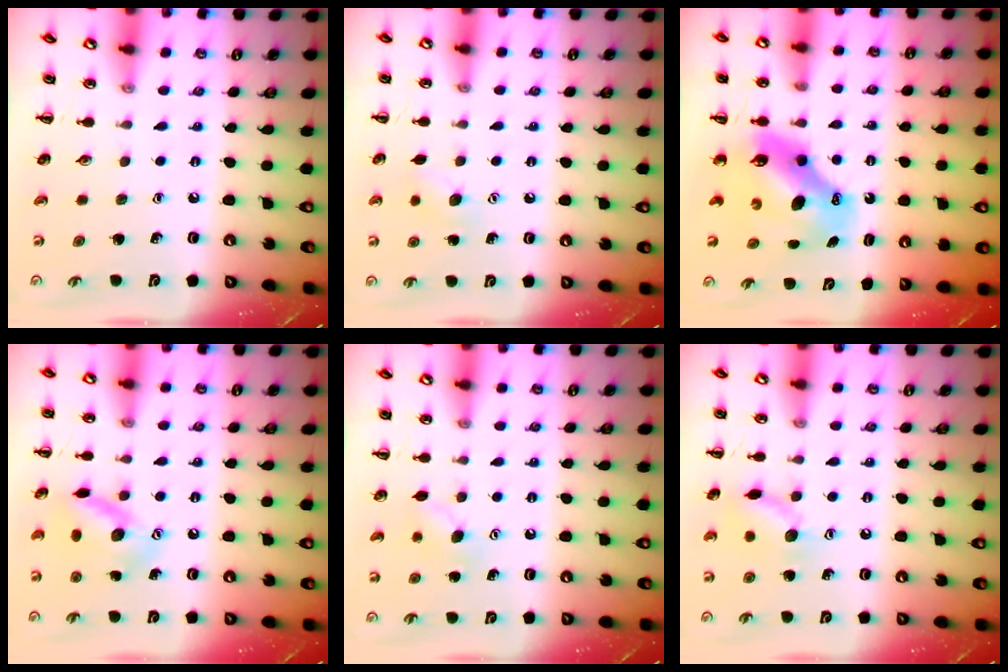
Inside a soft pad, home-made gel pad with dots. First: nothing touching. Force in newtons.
{"total": 6.5, "press": 6.3, "slide": 1.6}
{"total": 9.6, "press": 9.1, "slide": 3.0}
{"total": 11.4, "press": 11.4, "slide": 0.4}
{"total": 6.6, "press": 6.4, "slide": 1.5}
{"total": 9.7, "press": 9.6, "slide": 0.7}